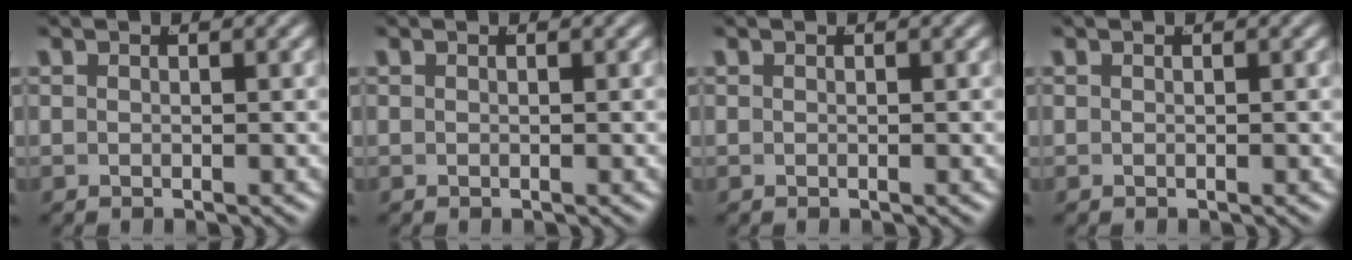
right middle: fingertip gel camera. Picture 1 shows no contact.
{"total": 0.0}
{"total": 0.0}
{"total": 0.0}